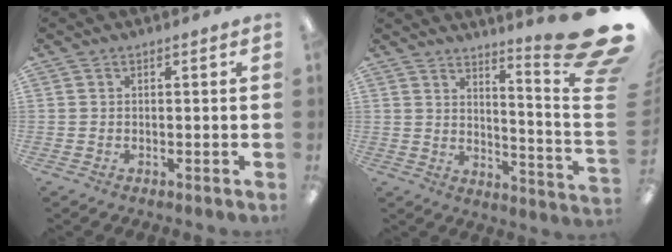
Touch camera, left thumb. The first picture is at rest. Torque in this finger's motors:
{"motor_torque": [2.98, 2.03, 1.65, -1.11, 0.33]}